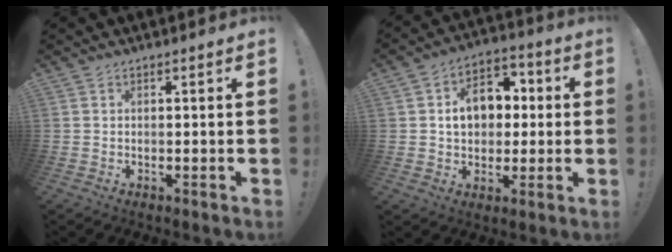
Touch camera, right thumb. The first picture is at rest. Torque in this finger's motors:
{"motor_torque": [0.15, 0.14, 0.03, 0.02, 0.03]}